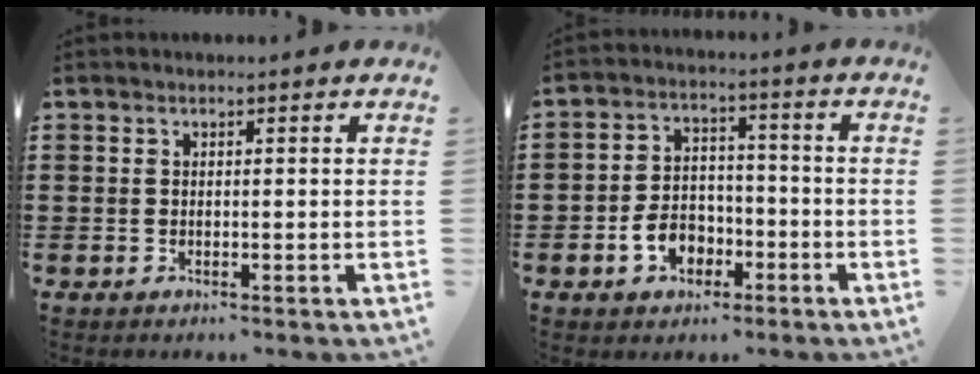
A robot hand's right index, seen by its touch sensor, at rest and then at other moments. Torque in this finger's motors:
{"motor_torque": [1.71, 0.43, 0.53, 0.15]}